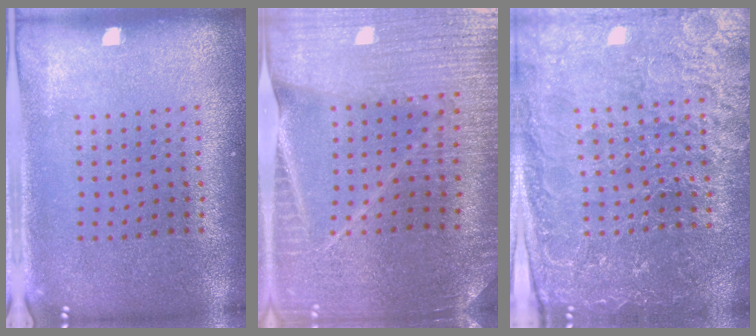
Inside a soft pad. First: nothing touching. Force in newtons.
{"total": 3.1, "press": 3.1, "slide": 0.3}
{"total": 4.6, "press": 4.4, "slide": 1.3}